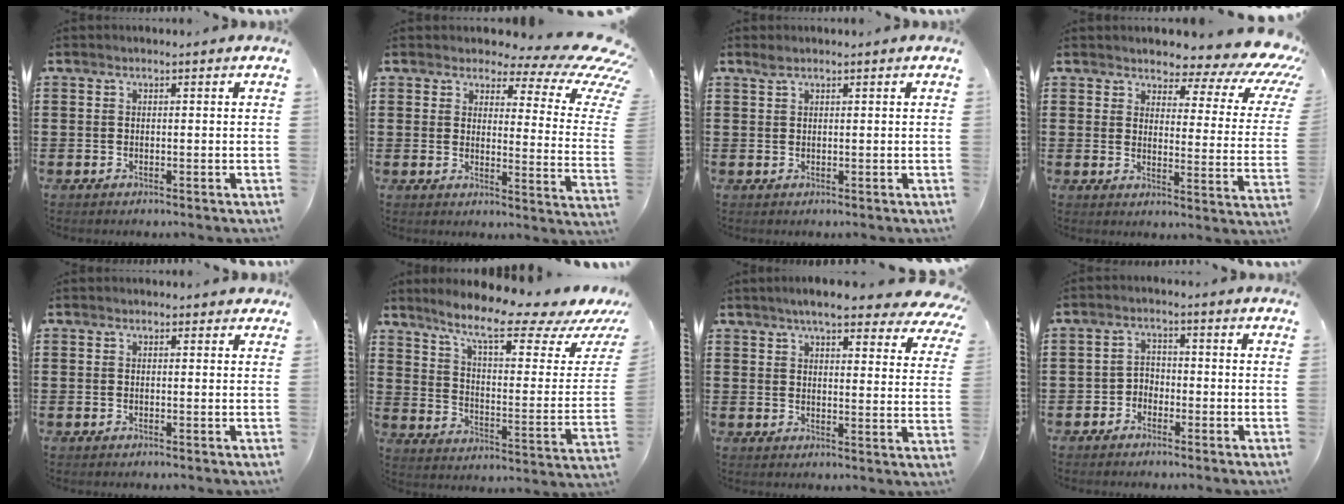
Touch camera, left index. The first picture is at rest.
{"total": 6.8, "force": [4.8, 2.0, 4.3], "torque": [-0.080, -0.030, 0.081]}
{"total": 0.8, "force": [0.6, 0.1, 0.5], "torque": [-0.012, 0.001, 0.011]}
{"total": 5.1, "force": [4.0, 1.8, 2.5], "torque": [-0.048, -0.032, 0.061]}
{"total": 0.8, "force": [0.5, 0.5, 0.3], "torque": [0.000, 0.002, 0.007]}
{"total": 11.4, "force": [8.2, 1.4, 7.7], "torque": [-0.154, -0.050, 0.133]}
{"total": 6.7, "force": [5.8, 1.0, 3.2], "torque": [-0.065, -0.019, 0.100]}
{"total": 2.3, "force": [-1.9, 1.4, 0.3], "torque": [-0.013, 0.005, -0.043]}